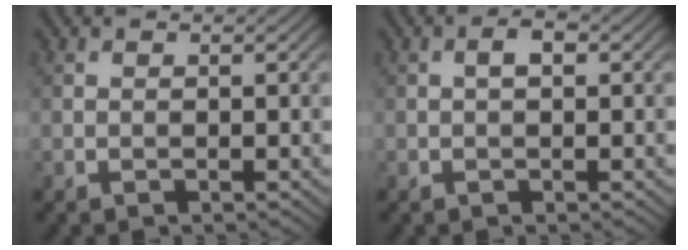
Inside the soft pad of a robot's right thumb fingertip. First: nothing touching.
{"total": 1.7, "force": [0.3, 0.8, 1.4], "torque": [-0.023, 0.006, 0.001]}